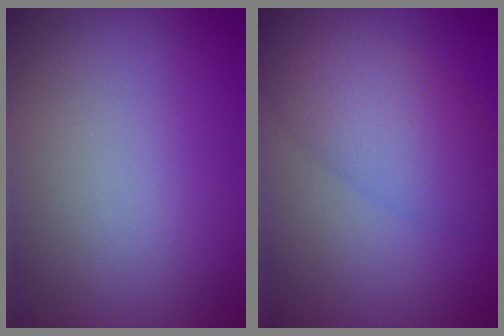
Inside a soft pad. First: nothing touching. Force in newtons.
{"total": 5.6, "press": 5.6, "slide": 0.4}